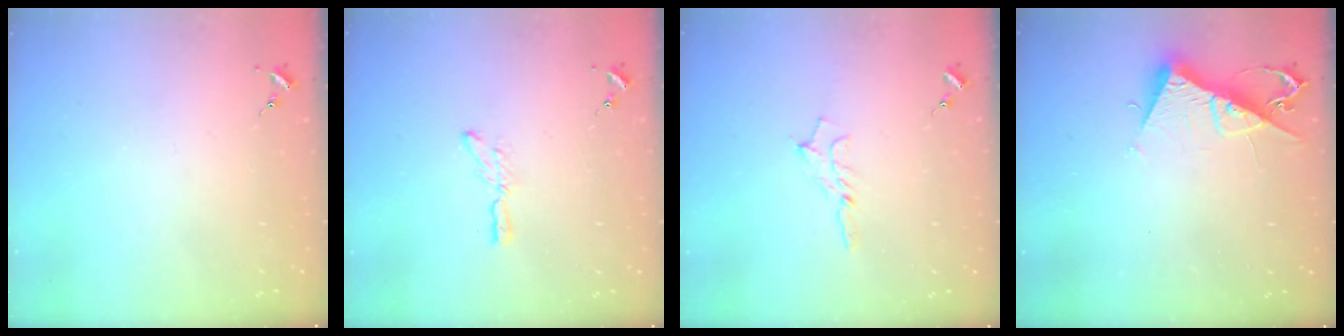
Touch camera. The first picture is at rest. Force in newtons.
{"total": 5.2, "press": 5.1, "slide": 0.5}
{"total": 5.9, "press": 5.9, "slide": 0.7}
{"total": 10.3, "press": 10.3, "slide": 0.6}